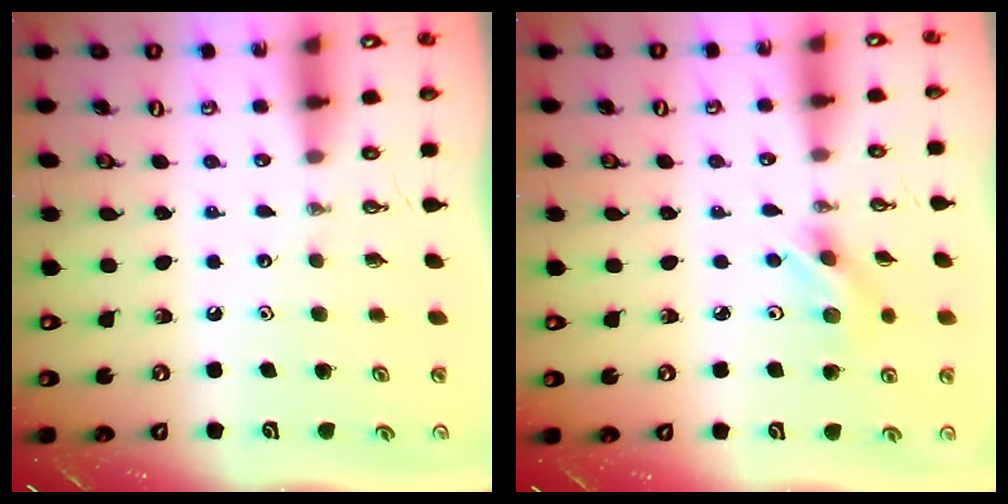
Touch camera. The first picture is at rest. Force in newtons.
{"total": 3.8, "press": 3.8, "slide": 0.3}